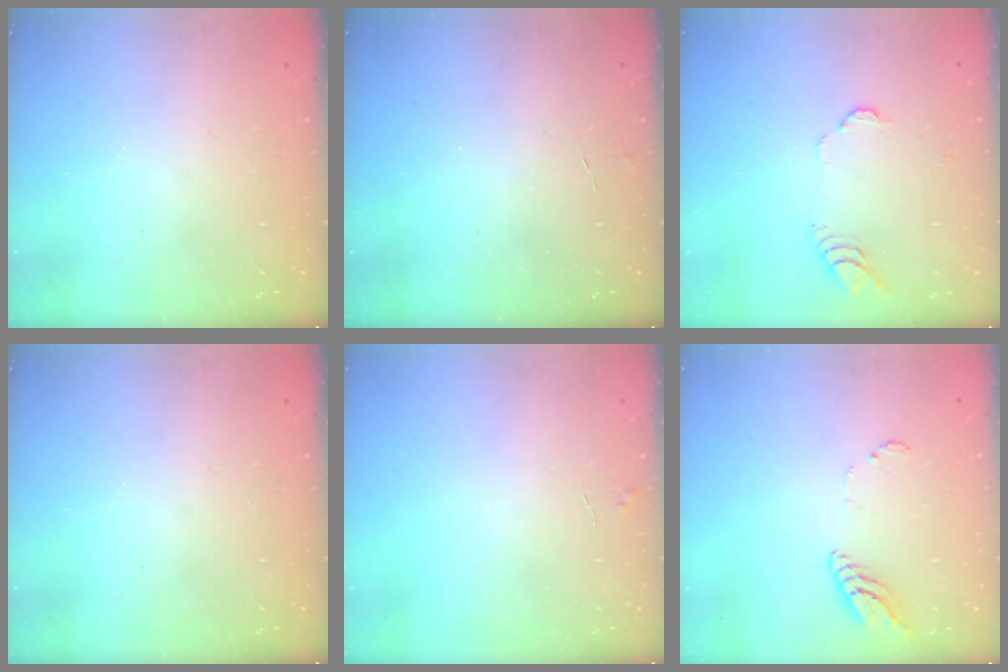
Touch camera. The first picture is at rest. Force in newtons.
{"total": 2.8, "press": 2.8, "slide": 0.3}
{"total": 4.3, "press": 4.3, "slide": 0.3}
{"total": 0.0}
{"total": 2.8, "press": 2.8, "slide": 0.3}
{"total": 8.8, "press": 8.8, "slide": 0.9}